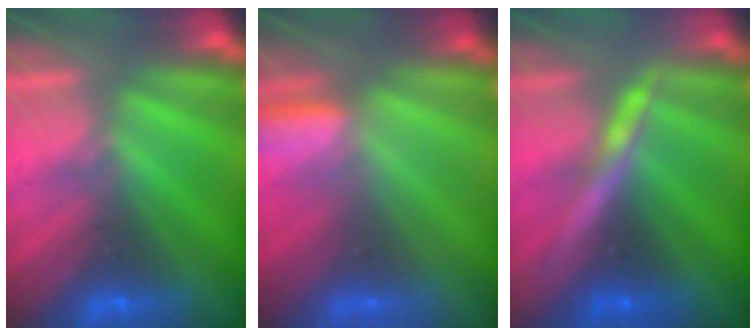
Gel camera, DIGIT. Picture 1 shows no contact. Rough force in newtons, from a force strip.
{"total": 2.9}
{"total": 3.0}